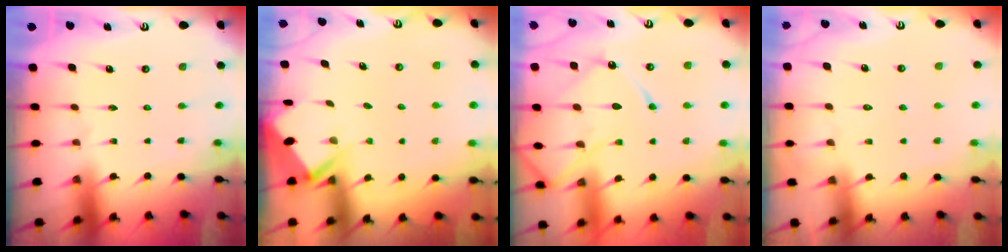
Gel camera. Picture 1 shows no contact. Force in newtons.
{"total": 2.6, "press": 2.6, "slide": 0.1}
{"total": 14.0, "press": 14.0, "slide": 0.6}
{"total": 6.6, "press": 6.5, "slide": 0.8}